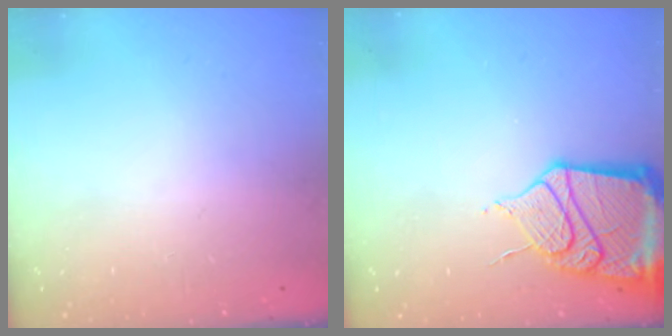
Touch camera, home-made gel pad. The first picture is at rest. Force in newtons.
{"total": 17.5, "press": 17.4, "slide": 1.8}